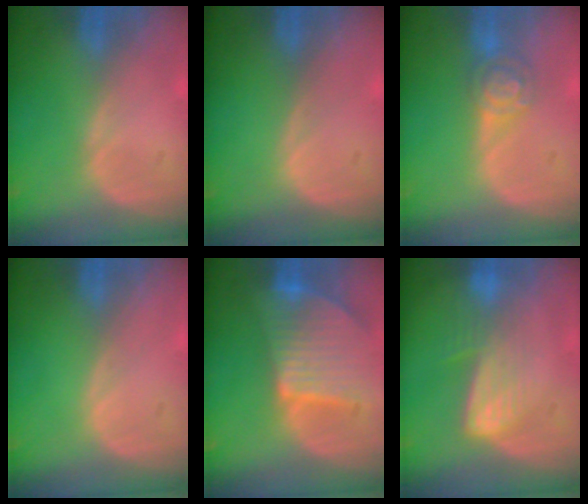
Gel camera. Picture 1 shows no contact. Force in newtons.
{"total": 0.0}
{"total": 4.9, "press": 4.3, "slide": 2.5}
{"total": 0.0}
{"total": 9.4, "press": 8.2, "slide": 4.7}
{"total": 7.1, "press": 6.0, "slide": 3.9}